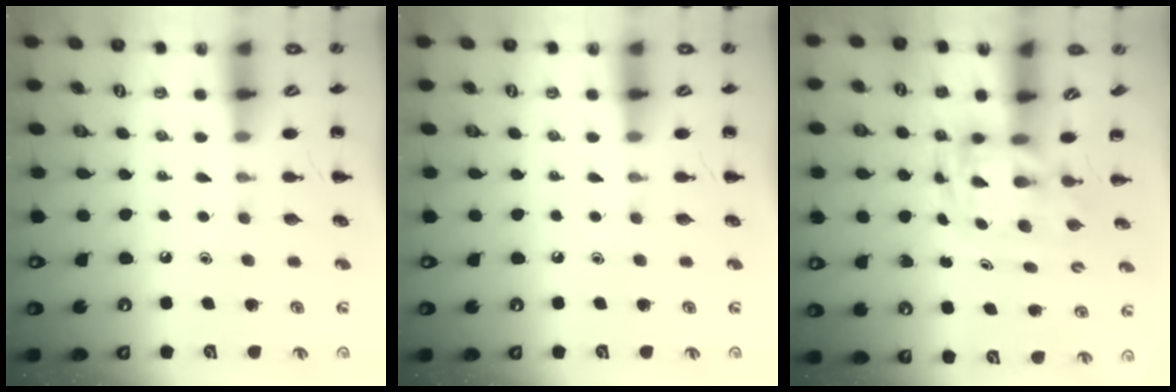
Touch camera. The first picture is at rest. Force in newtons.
{"total": 0.0}
{"total": 3.5, "press": 3.4, "slide": 0.7}